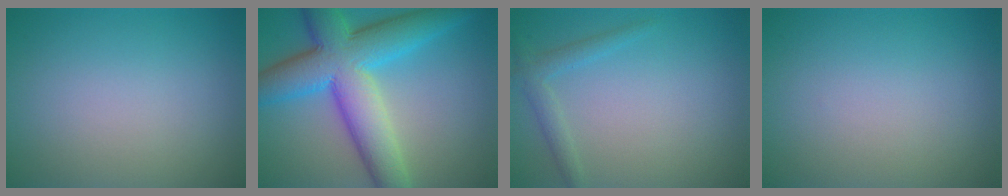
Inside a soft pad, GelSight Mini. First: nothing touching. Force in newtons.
{"total": 10.9, "press": 10.9, "slide": 0.1}
{"total": 1.8, "press": 1.7, "slide": 0.1}
{"total": 0.0}